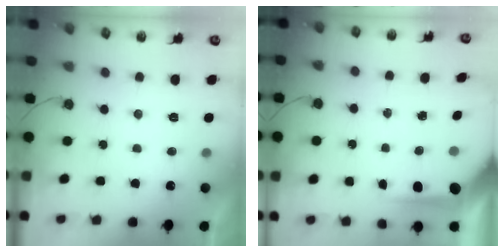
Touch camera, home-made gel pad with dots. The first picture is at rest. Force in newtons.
{"total": 7.1, "press": 7.0, "slide": 0.8}